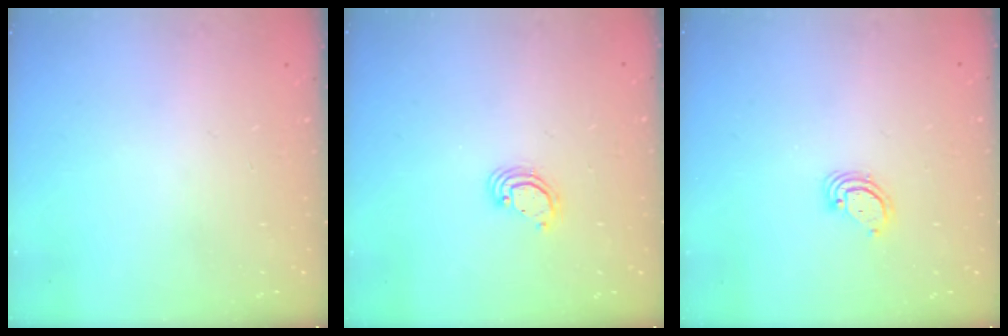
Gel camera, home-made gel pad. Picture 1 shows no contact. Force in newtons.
{"total": 3.6, "press": 3.6, "slide": 0.2}
{"total": 3.1, "press": 3.1, "slide": 0.2}